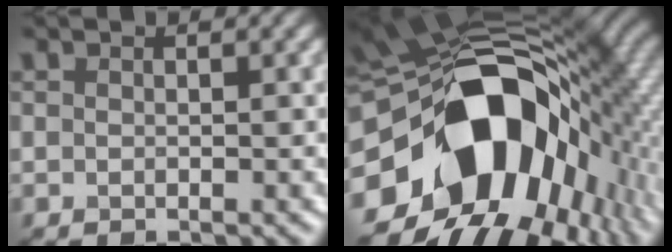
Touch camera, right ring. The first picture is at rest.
{"total": 19.7, "force": [-4.4, 13.4, 13.8], "torque": [-0.247, -0.022, -0.064]}